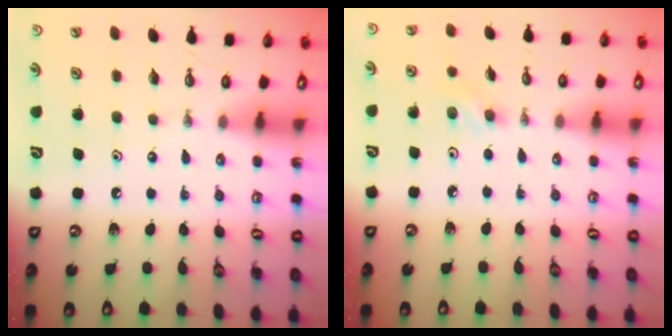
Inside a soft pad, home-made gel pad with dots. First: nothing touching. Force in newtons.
{"total": 3.4, "press": 3.3, "slide": 0.8}